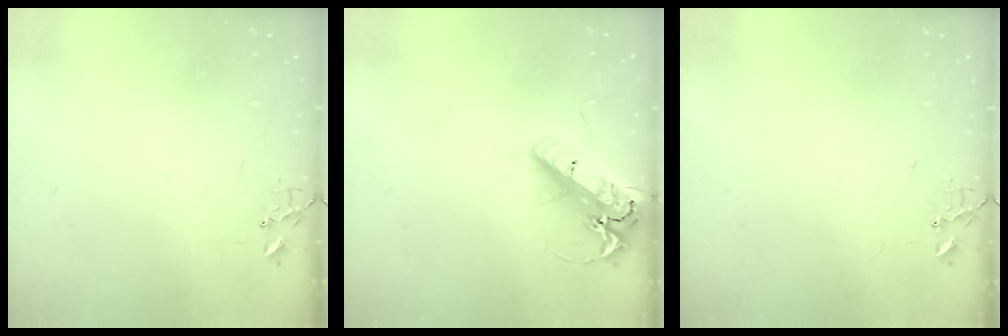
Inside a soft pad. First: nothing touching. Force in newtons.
{"total": 20.0, "press": 19.6, "slide": 4.1}
{"total": 0.0}